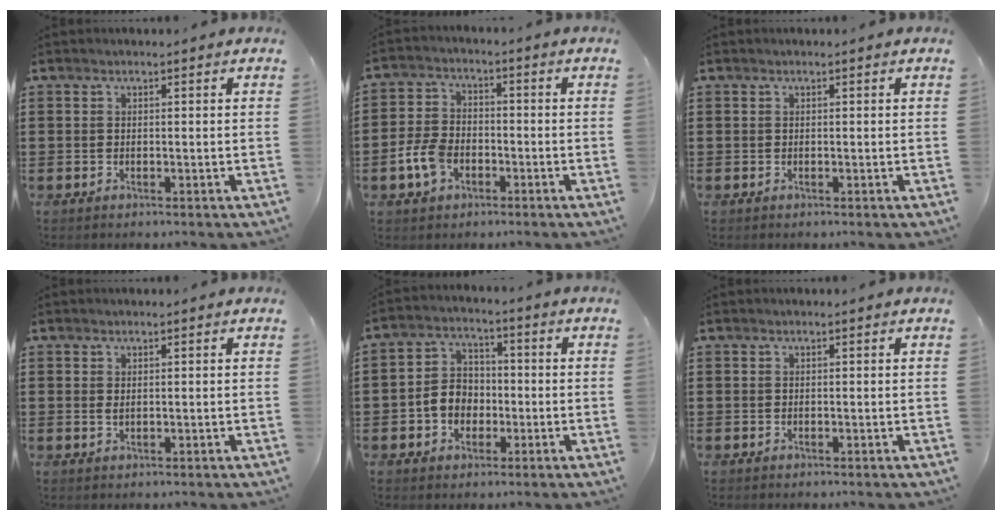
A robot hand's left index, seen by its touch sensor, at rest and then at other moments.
{"total": 6.0, "force": [-2.3, 3.8, 4.0], "torque": [-0.104, 0.001, -0.049]}
{"total": 0.0}
{"total": 0.8, "force": [0.3, 0.2, 0.7], "torque": [-0.014, 0.002, 0.005]}
{"total": 5.5, "force": [-1.8, 4.5, 2.6], "torque": [-0.064, 0.012, -0.036]}
{"total": 0.0}